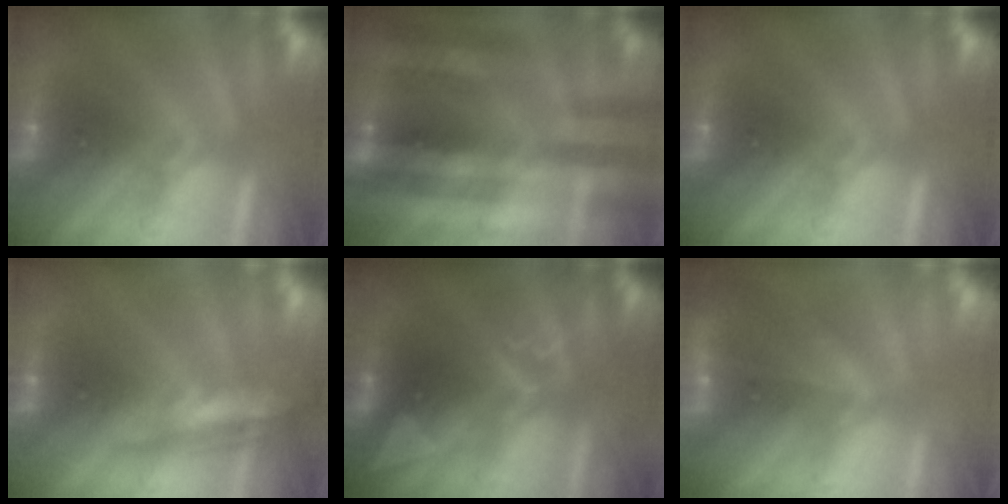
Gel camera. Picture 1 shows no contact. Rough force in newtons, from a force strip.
{"total": 2.6}
{"total": 0.0}
{"total": 2.4}
{"total": 2.4}
{"total": 7.9}